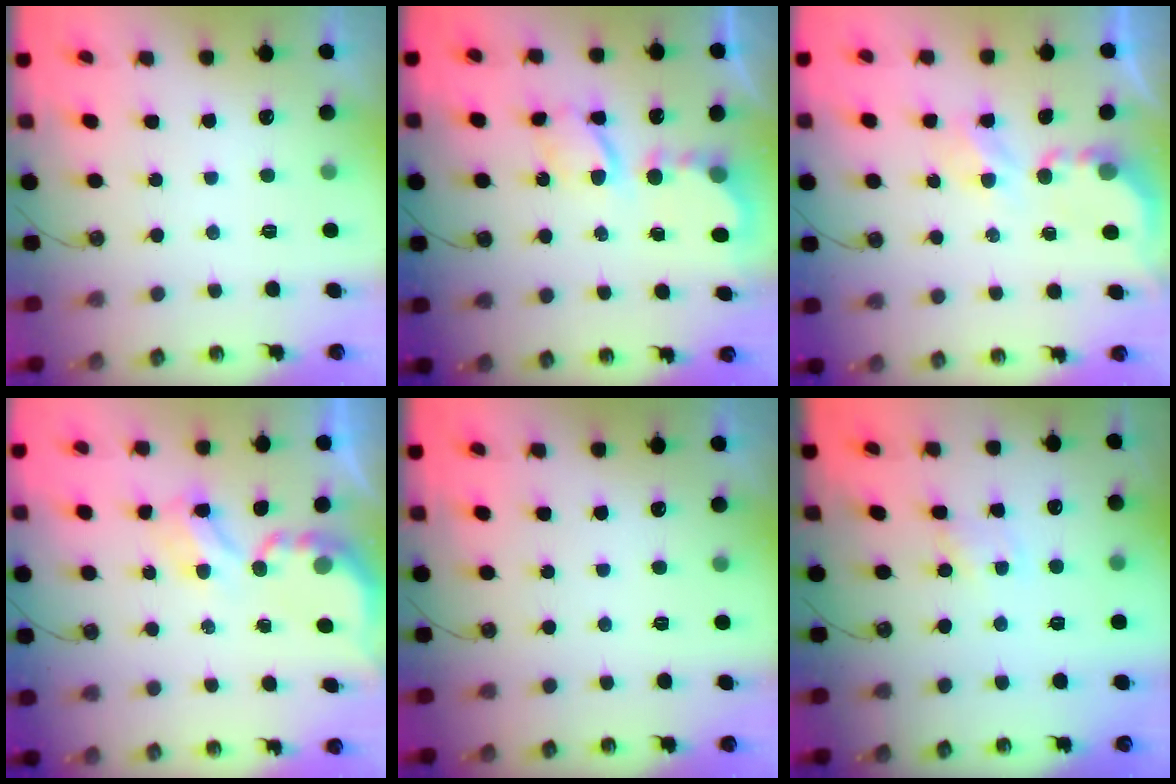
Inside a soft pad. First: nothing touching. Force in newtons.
{"total": 5.8, "press": 5.8, "slide": 0.2}
{"total": 3.9, "press": 3.9, "slide": 0.2}
{"total": 3.7, "press": 3.7, "slide": 0.2}
{"total": 0.0}
{"total": 2.2, "press": 2.2, "slide": 0.3}